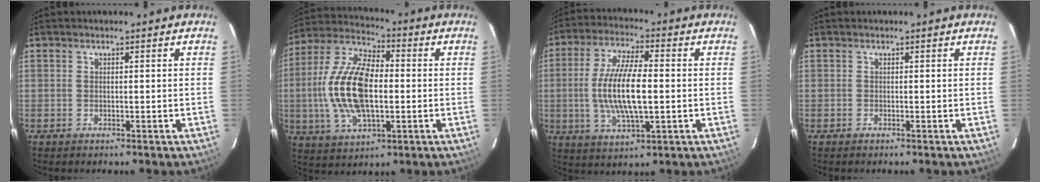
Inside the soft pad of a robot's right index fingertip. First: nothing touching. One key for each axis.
{"total": 17.5, "fx": -1.1, "fy": 8.2, "fz": 15.4, "tx": -0.319, "ty": 0.008, "tz": -0.021}
{"total": 13.1, "fx": -0.9, "fy": 4.0, "fz": 12.4, "tx": -0.248, "ty": -0.002, "tz": -0.014}
{"total": 0.0}